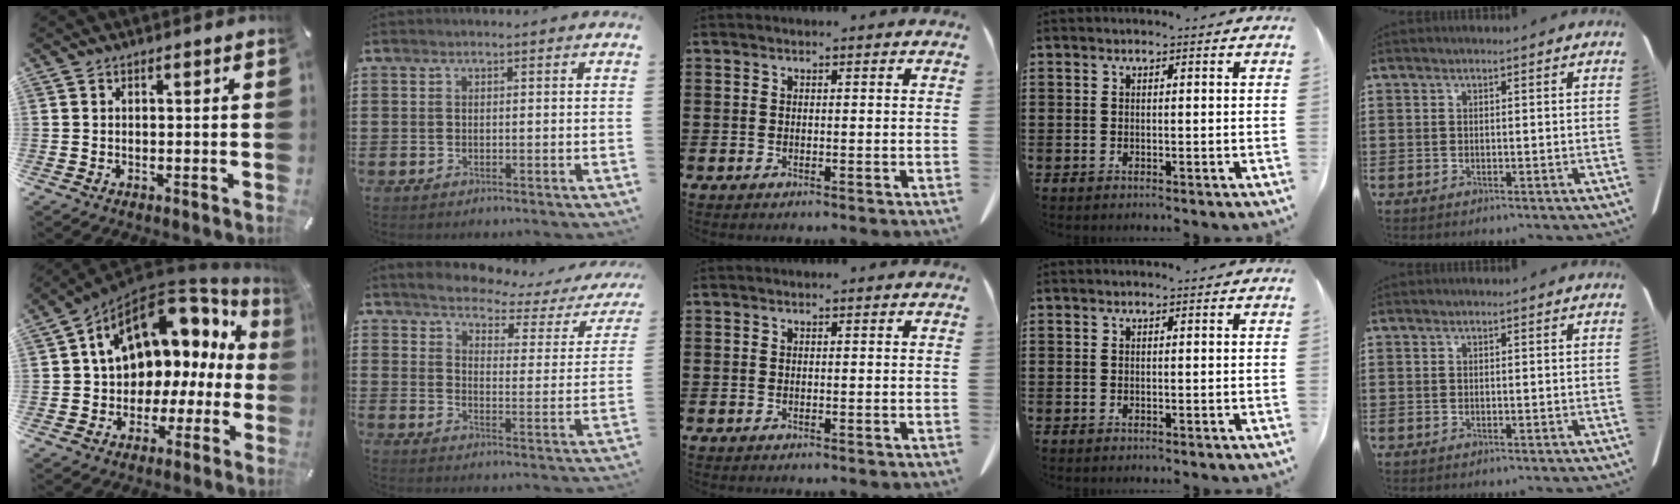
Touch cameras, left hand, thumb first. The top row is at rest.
{"thumb": {"total": 13.0, "force": [6.6, 8.9, 6.8], "torque": [-0.110, -0.053, 0.115]}, "index": {"total": 3.0, "force": [2.8, 0.3, 0.7], "torque": [-0.037, -0.027, 0.040]}}